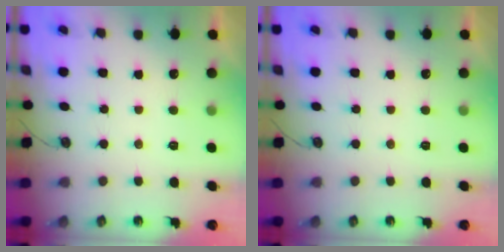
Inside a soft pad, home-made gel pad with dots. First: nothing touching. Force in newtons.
{"total": 0.0}